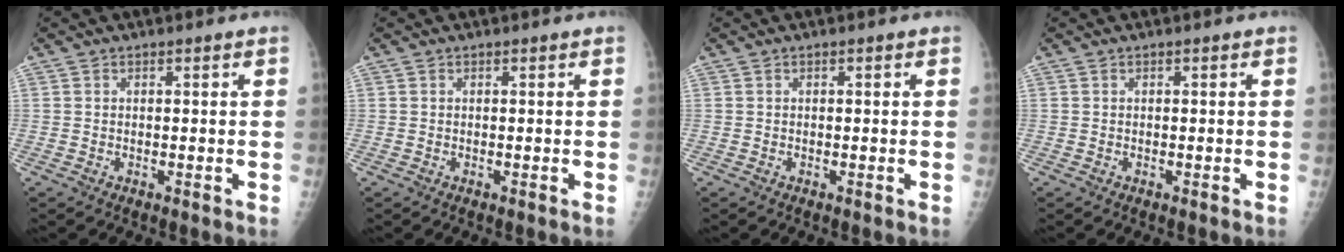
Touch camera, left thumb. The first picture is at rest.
{"total": 0.0}
{"total": 0.0}
{"total": 0.0}